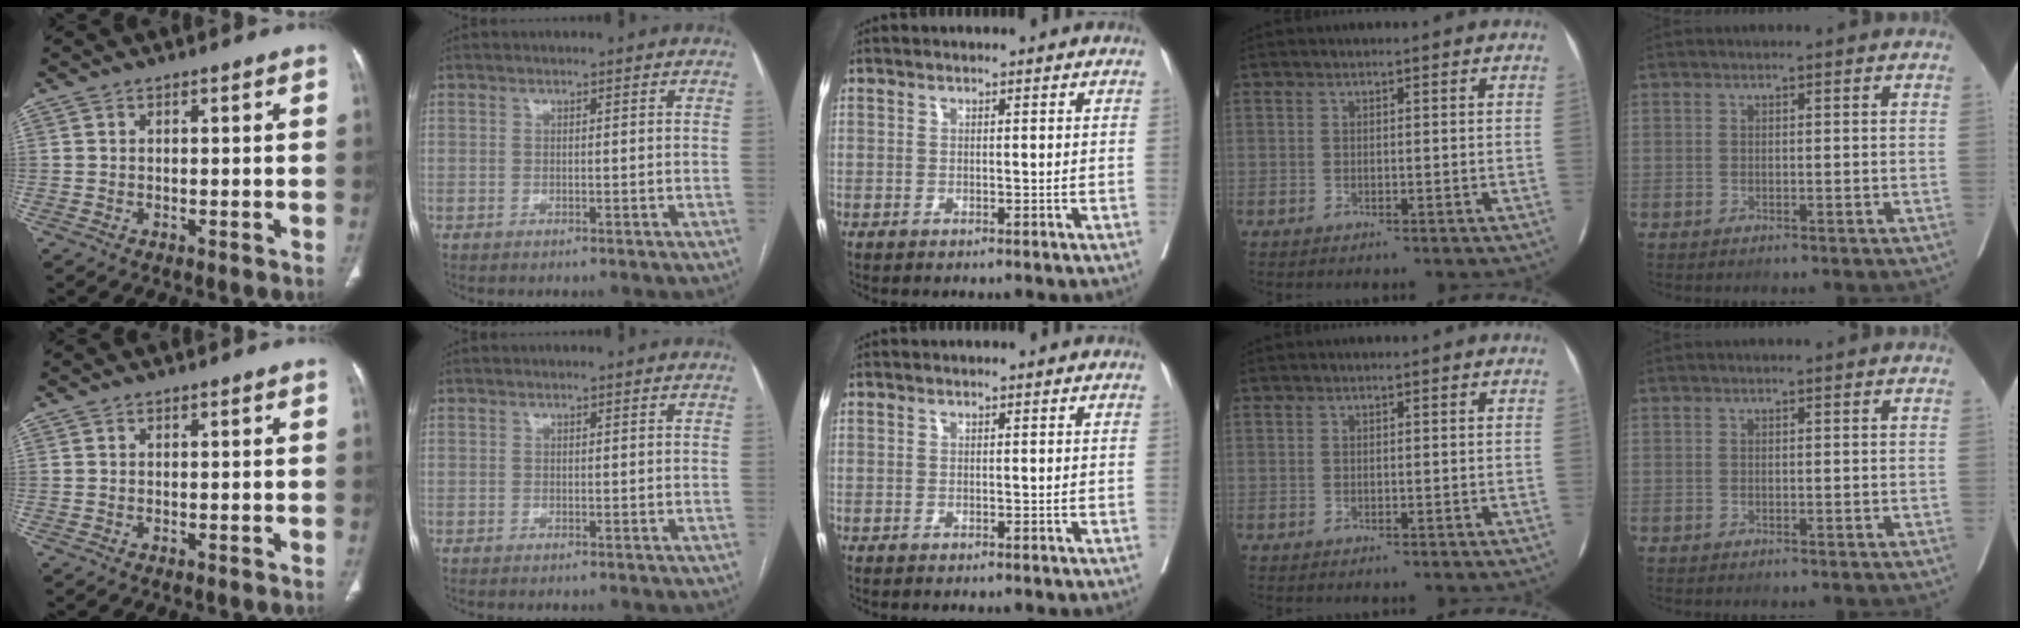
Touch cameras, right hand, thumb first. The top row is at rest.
{}